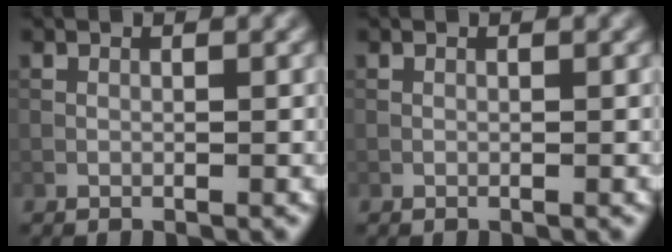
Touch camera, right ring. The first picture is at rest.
{"total": 0.0}